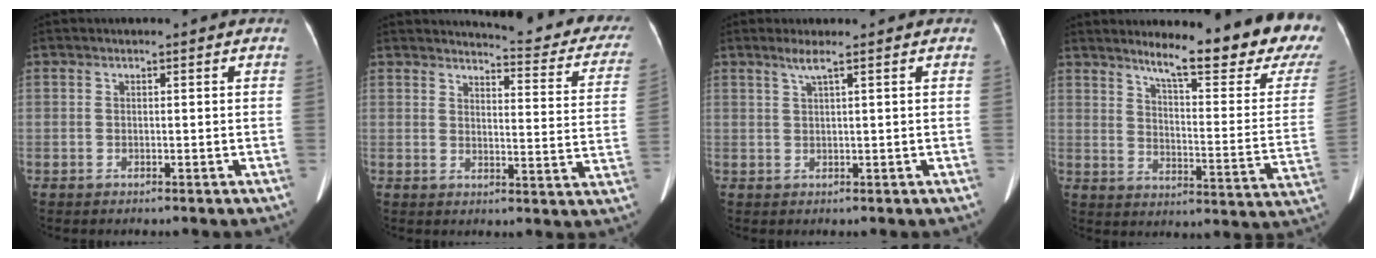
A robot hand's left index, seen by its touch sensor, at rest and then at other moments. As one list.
[{"total": 16.5, "force": [15.4, 2.5, 5.2], "torque": [-0.040, -0.078, 0.150]}, {"total": 1.8, "force": [1.0, -0.4, 1.5], "torque": [-0.038, 0.004, 0.025]}, {"total": 20.8, "force": [17.3, 1.2, 11.6], "torque": [-0.156, -0.082, 0.216]}]